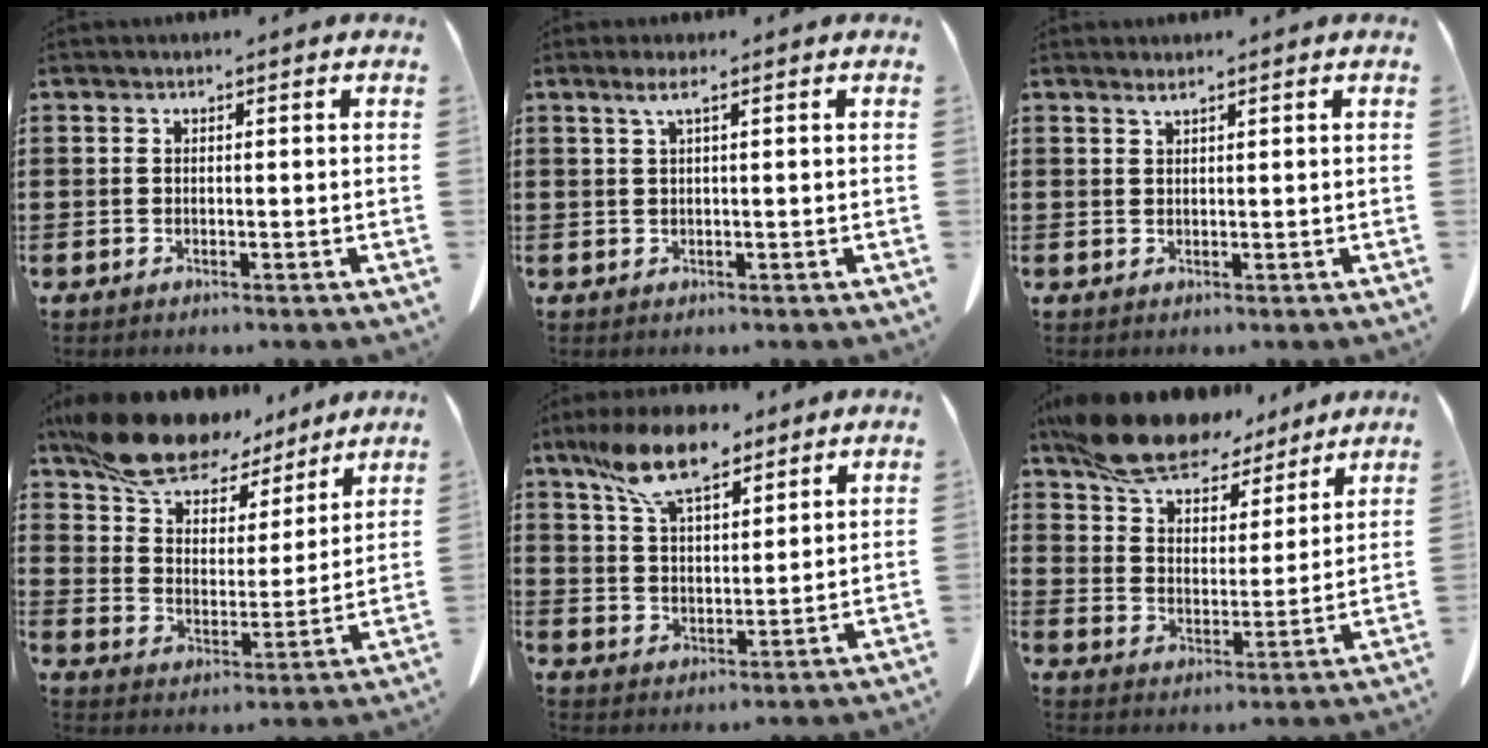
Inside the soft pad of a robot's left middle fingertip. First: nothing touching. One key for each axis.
{"total": 1.7, "fx": 0.7, "fy": 0.0, "fz": 1.6, "tx": -0.034, "ty": -0.002, "tz": 0.013}
{"total": 1.2, "fx": 1.0, "fy": 0.0, "fz": 0.6, "tx": -0.015, "ty": -0.004, "tz": 0.021}
{"total": 12.4, "fx": 10.8, "fy": 4.3, "fz": 4.4, "tx": -0.119, "ty": -0.058, "tz": 0.199}
{"total": 11.3, "fx": 8.1, "fy": 4.1, "fz": 6.7, "tx": -0.151, "ty": -0.009, "tz": 0.153}
{"total": 11.5, "fx": 10.1, "fy": 3.5, "fz": 4.2, "tx": -0.110, "ty": -0.050, "tz": 0.184}